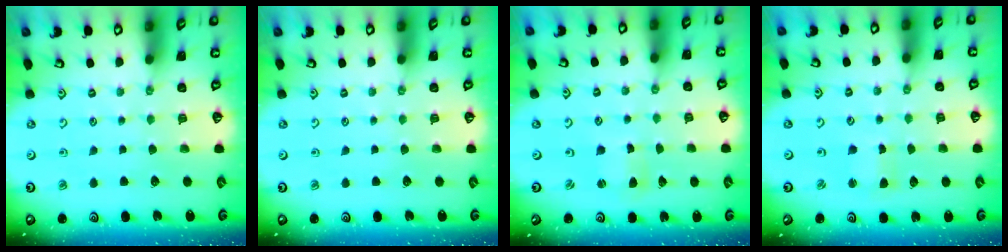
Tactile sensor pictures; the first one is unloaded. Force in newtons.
{"total": 0.0}
{"total": 1.5, "press": 1.4, "slide": 0.2}
{"total": 1.7, "press": 1.6, "slide": 0.2}